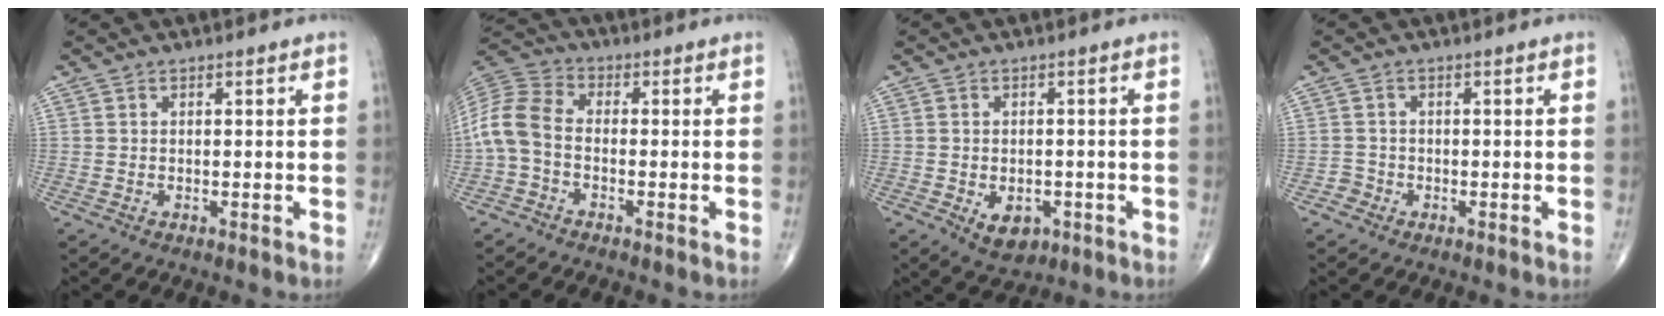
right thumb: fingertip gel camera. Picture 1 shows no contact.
{"total": 8.4, "force": [-1.7, 5.2, 6.3], "torque": [-0.133, 0.025, -0.051]}
{"total": 5.1, "force": [-1.8, 3.4, 3.4], "torque": [-0.041, 0.004, -0.015]}
{"total": 1.6, "force": [-0.9, 1.3, -0.3], "torque": [0.019, 0.008, -0.025]}